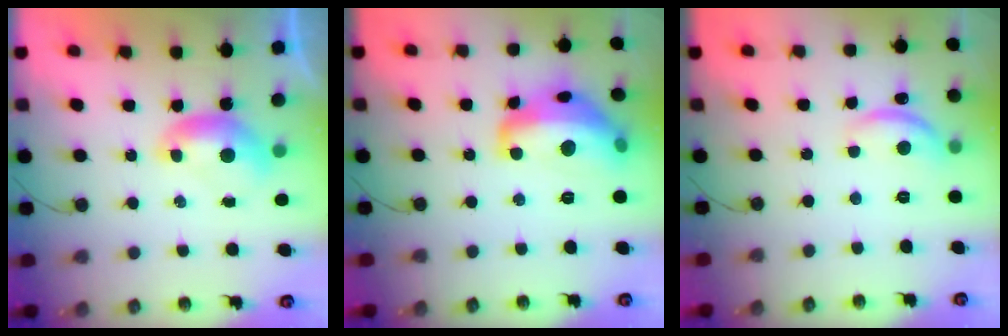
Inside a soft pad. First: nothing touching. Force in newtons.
{"total": 12.9, "press": 12.9, "slide": 1.3}
{"total": 5.5, "press": 5.5, "slide": 0.5}